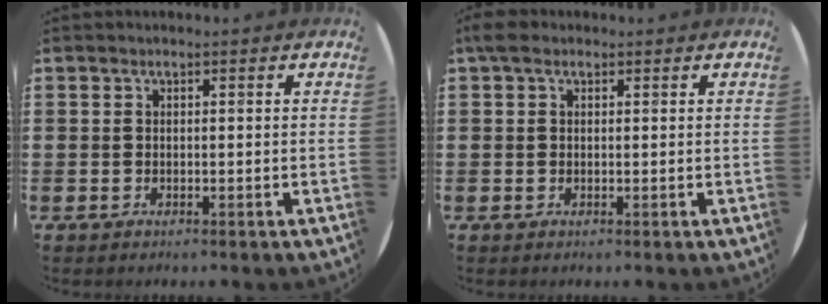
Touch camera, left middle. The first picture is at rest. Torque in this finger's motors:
{"motor_torque": [0.48, -0.44, 0.04, 0.03]}